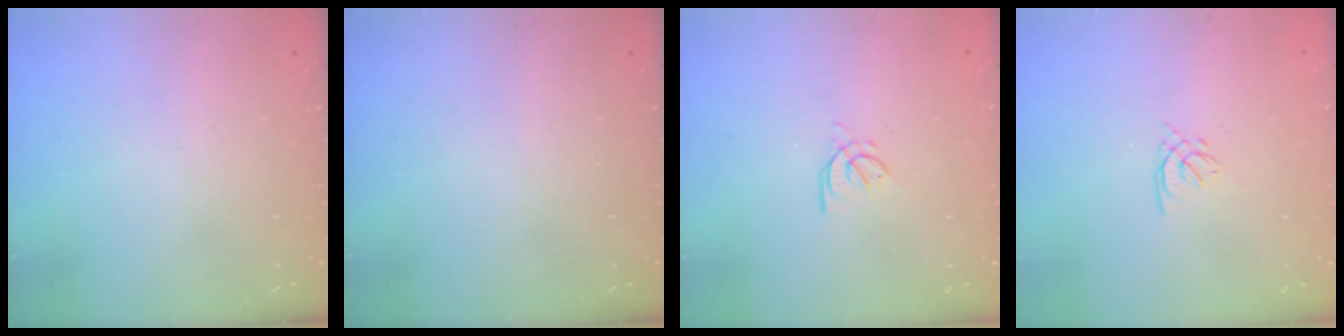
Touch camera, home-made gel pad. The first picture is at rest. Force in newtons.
{"total": 0.0}
{"total": 3.7, "press": 3.6, "slide": 0.7}
{"total": 1.4, "press": 1.3, "slide": 0.5}